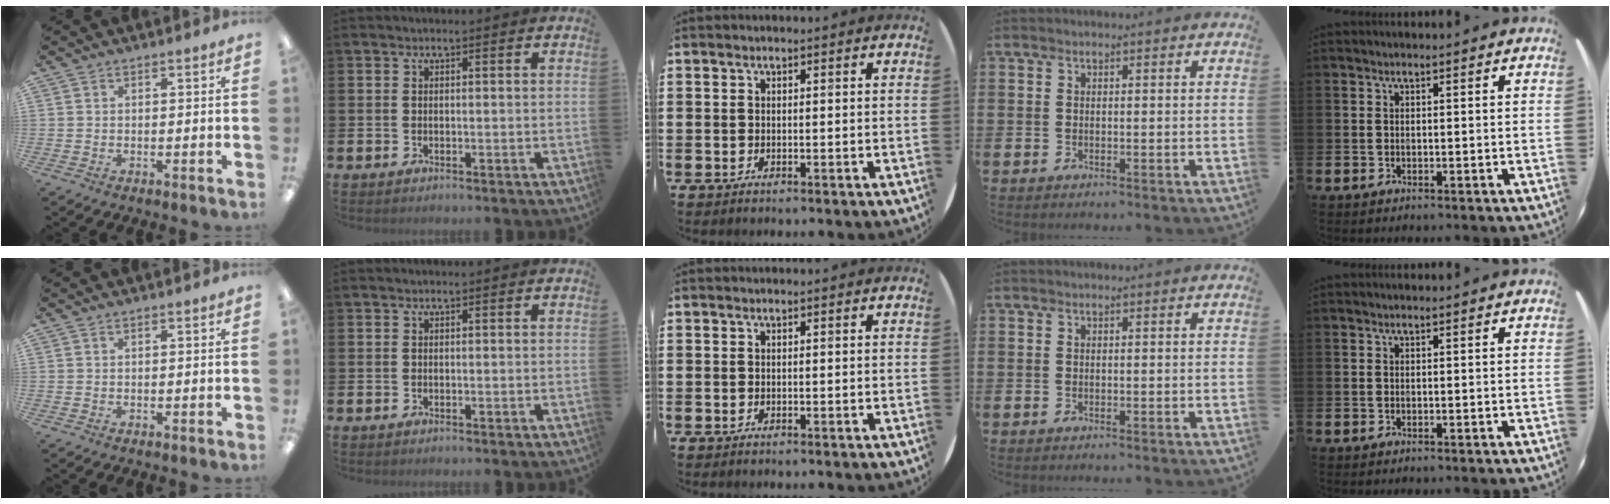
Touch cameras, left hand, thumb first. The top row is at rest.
{}